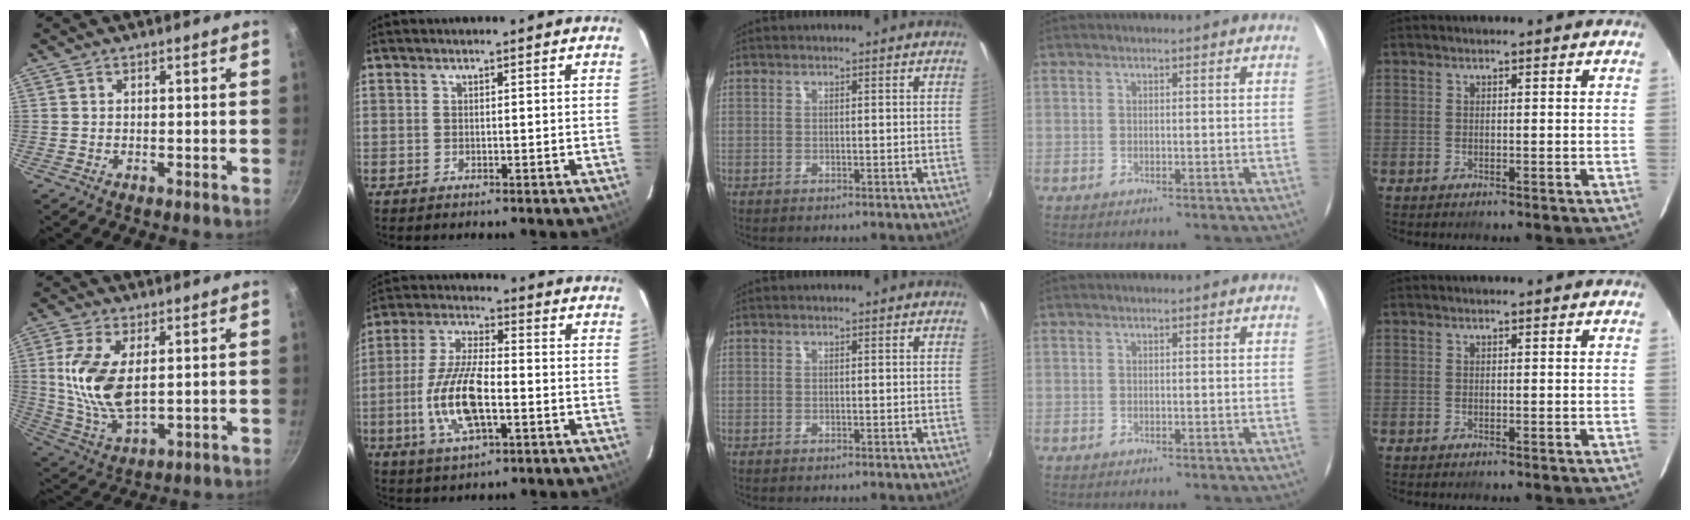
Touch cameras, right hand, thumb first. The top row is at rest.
{"thumb": {"total": 13.0, "force": [2.2, 6.7, 11.0], "torque": [-0.215, -0.015, 0.051]}, "index": {"total": 13.6, "force": [-3.5, 4.8, 12.2], "torque": [-0.258, -0.004, -0.066]}}